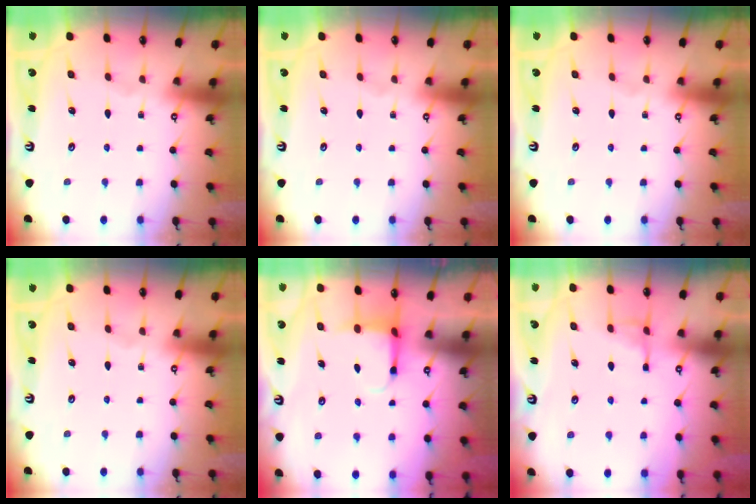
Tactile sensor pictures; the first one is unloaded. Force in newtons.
{"total": 0.0}
{"total": 0.0}
{"total": 0.0}
{"total": 4.0, "press": 3.8, "slide": 1.2}
{"total": 4.8, "press": 4.7, "slide": 0.7}